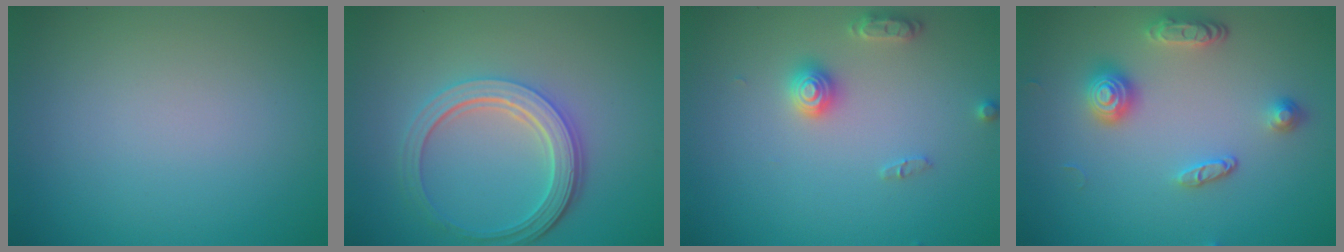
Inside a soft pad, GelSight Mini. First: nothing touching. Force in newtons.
{"total": 5.0, "press": 3.7, "slide": 3.3}
{"total": 2.5, "press": 2.5, "slide": 0.4}
{"total": 3.3, "press": 2.9, "slide": 1.6}